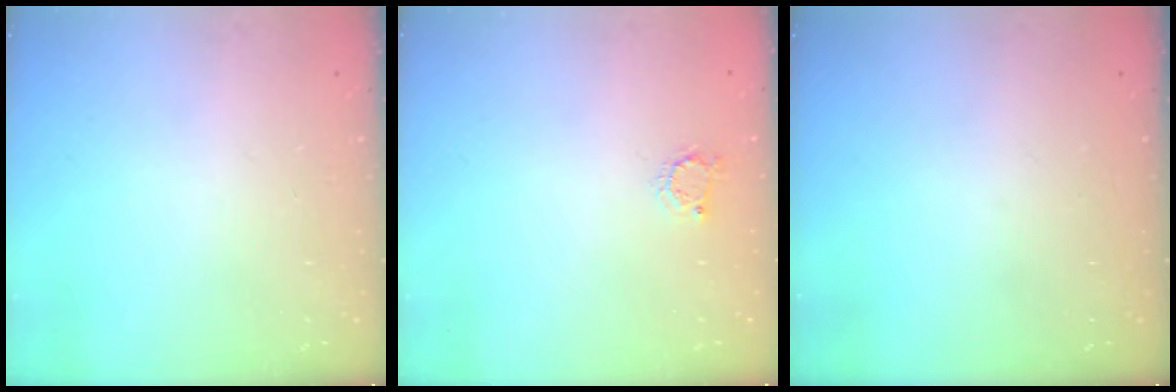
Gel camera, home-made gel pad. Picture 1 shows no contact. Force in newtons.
{"total": 3.0, "press": 3.0, "slide": 0.5}
{"total": 0.0}